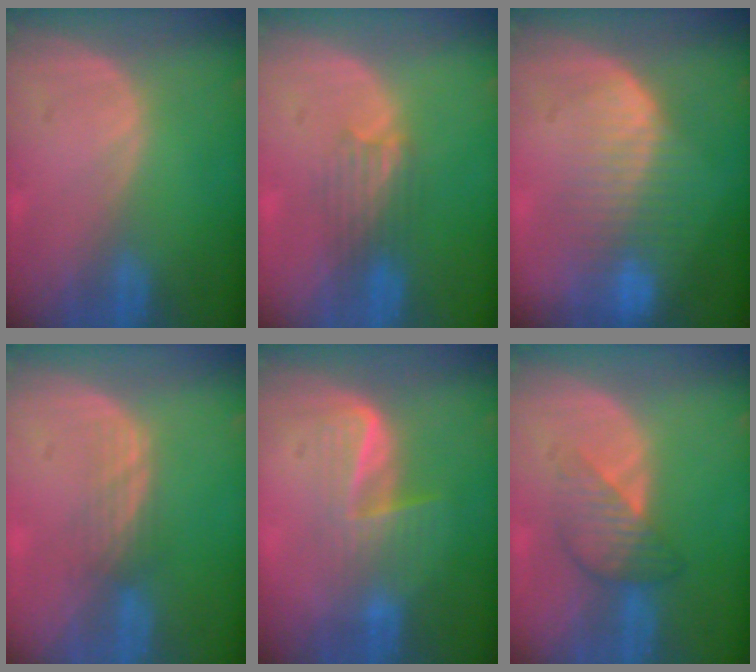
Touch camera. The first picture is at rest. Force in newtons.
{"total": 3.2, "press": 3.2, "slide": 0.2}
{"total": 8.5, "press": 7.4, "slide": 4.3}
{"total": 2.8, "press": 2.5, "slide": 1.2}
{"total": 6.5, "press": 5.6, "slide": 3.4}
{"total": 4.6, "press": 4.6, "slide": 0.2}